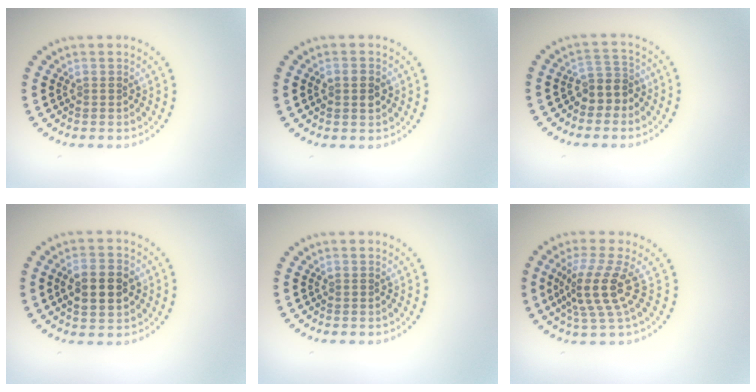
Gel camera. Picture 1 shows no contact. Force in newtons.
{"total": 1.4, "press": 1.4, "slide": 0.2}
{"total": 2.6, "press": 2.1, "slide": 1.6}
{"total": 4.6, "press": 4.6, "slide": 0.2}
{"total": 0.0}
{"total": 4.1, "press": 3.0, "slide": 2.9}